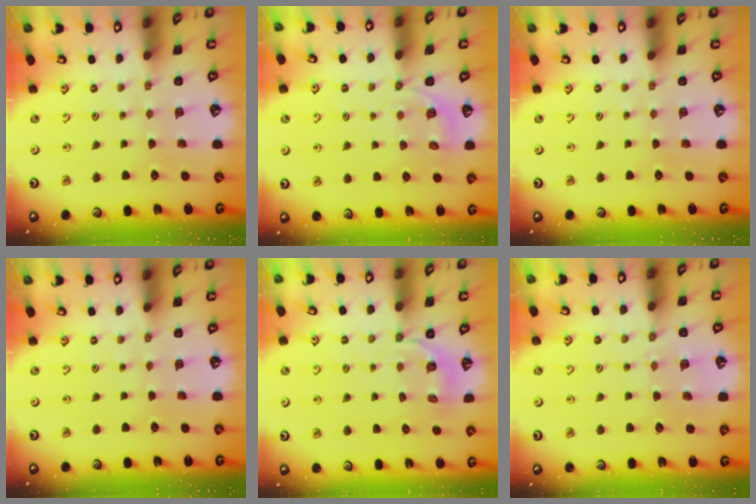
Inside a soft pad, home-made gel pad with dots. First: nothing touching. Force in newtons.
{"total": 2.9, "press": 2.2, "slide": 1.8}
{"total": 0.0}
{"total": 0.0}
{"total": 3.7, "press": 3.2, "slide": 2.0}
{"total": 4.0, "press": 3.9, "slide": 0.6}